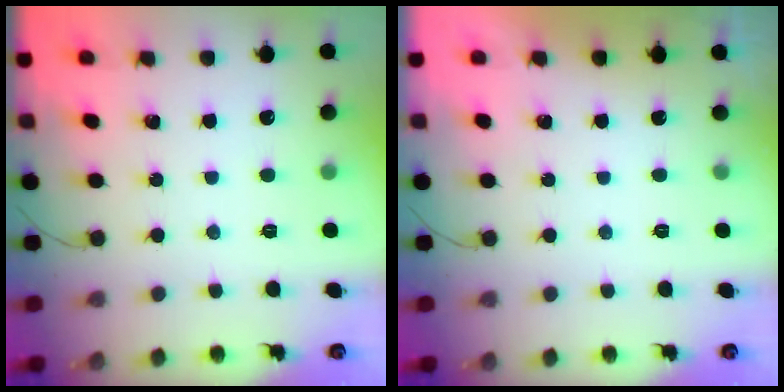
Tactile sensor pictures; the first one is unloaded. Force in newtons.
{"total": 0.0}